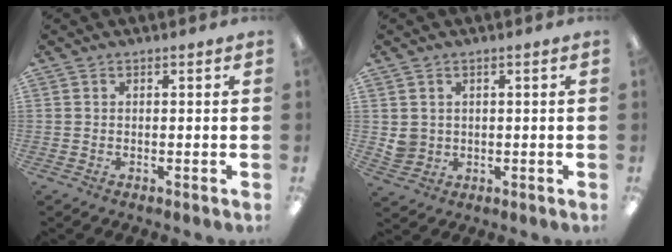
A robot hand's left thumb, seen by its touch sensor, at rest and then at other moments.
{"total": 3.9, "force": [0.9, 3.8, 0.5], "torque": [-0.012, 0.003, 0.020]}